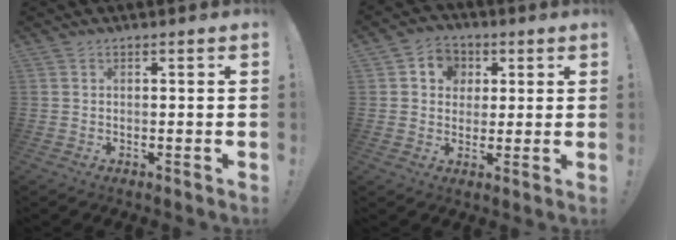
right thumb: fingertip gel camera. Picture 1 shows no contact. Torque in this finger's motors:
{"motor_torque": [0.44, 1.44, 0.38, -0.42, -0.03]}